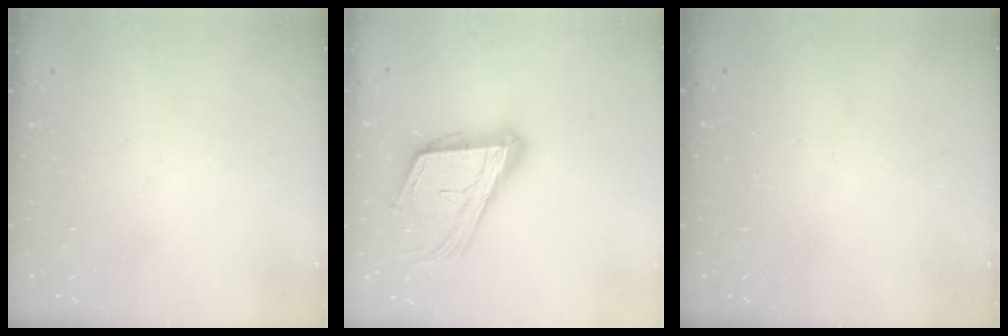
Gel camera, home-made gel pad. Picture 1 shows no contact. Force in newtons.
{"total": 19.3, "press": 18.8, "slide": 4.6}
{"total": 0.0}